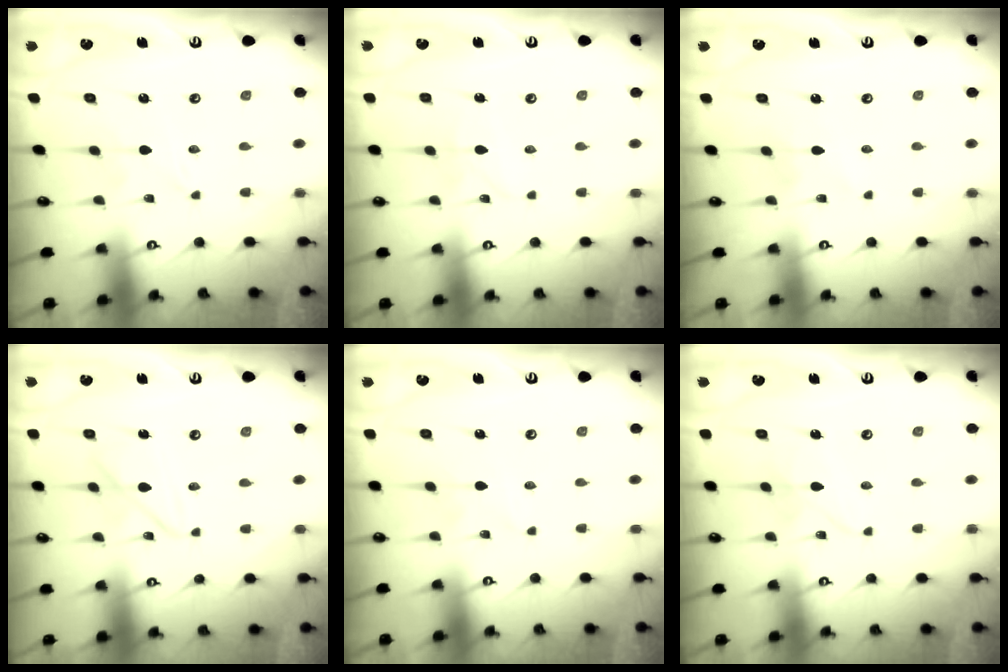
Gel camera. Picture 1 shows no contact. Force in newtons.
{"total": 2.9, "press": 2.9, "slide": 0.3}
{"total": 2.4, "press": 2.3, "slide": 0.3}
{"total": 8.5, "press": 8.5, "slide": 0.8}
{"total": 0.0}
{"total": 3.2, "press": 3.2, "slide": 0.3}